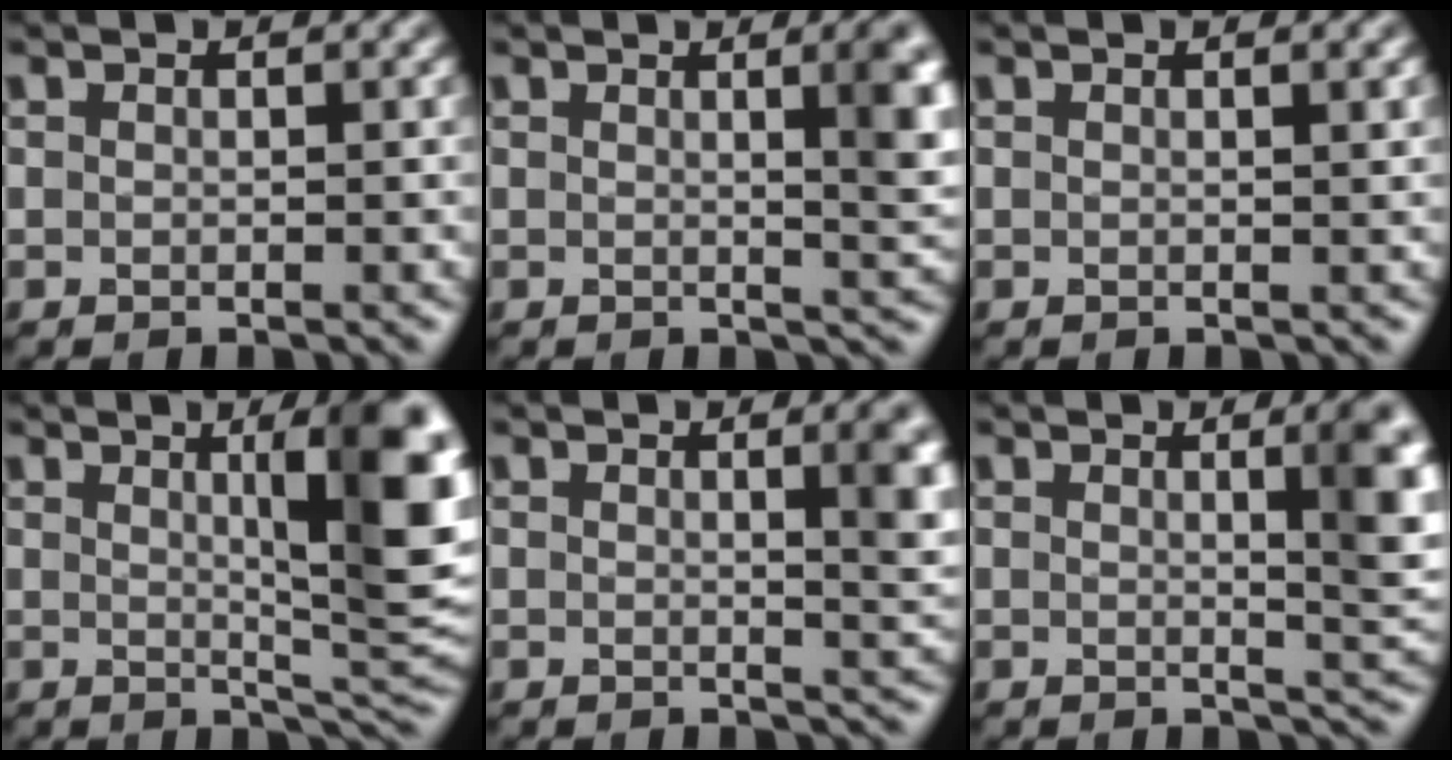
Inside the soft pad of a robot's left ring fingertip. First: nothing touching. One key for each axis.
{"total": 5.4, "fx": 1.0, "fy": 1.8, "fz": 4.9, "tx": -0.035, "ty": 0.008, "tz": 0.012}
{"total": 0.9, "fx": 0.4, "fy": 0.3, "fz": 0.8, "tx": -0.005, "ty": 0.004, "tz": 0.004}
{"total": 11.3, "fx": 2.4, "fy": 2.7, "fz": 10.7, "tx": -0.113, "ty": 0.006, "tz": 0.032}
{"total": 4.8, "fx": 1.1, "fy": 1.7, "fz": 4.4, "tx": -0.029, "ty": 0.007, "tz": 0.014}
{"total": 6.7, "fx": 1.3, "fy": 2.1, "fz": 6.2, "tx": -0.046, "ty": 0.004, "tz": 0.018}